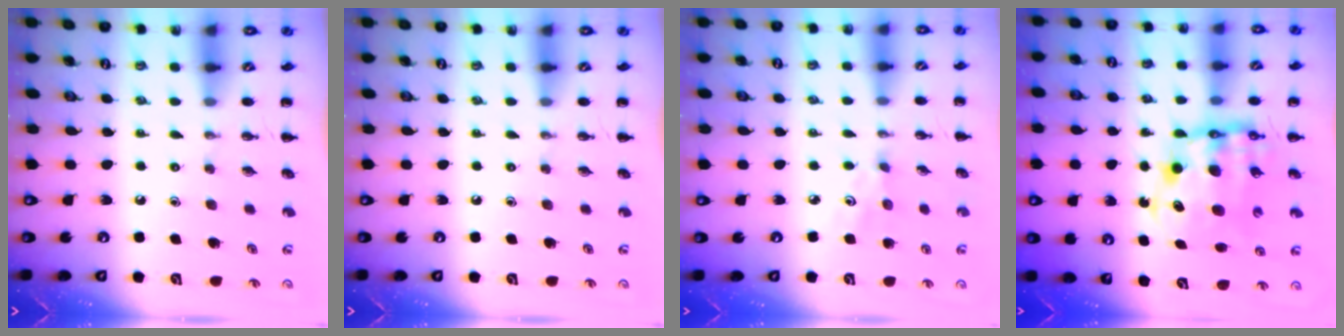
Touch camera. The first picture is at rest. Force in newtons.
{"total": 0.0}
{"total": 2.6, "press": 2.5, "slide": 0.7}
{"total": 10.7, "press": 10.4, "slide": 2.5}